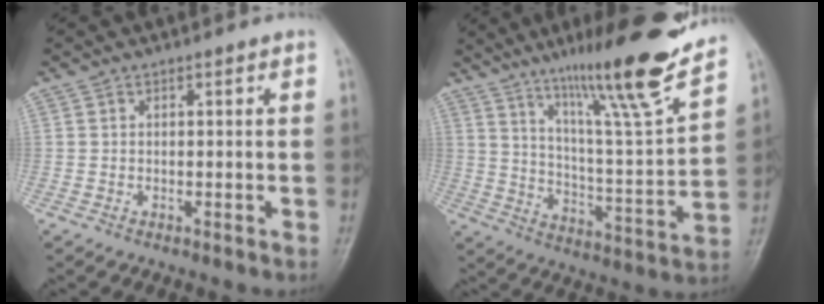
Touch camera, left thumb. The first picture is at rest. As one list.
[{"total": 20.0, "force": [14.6, 1.1, 13.6], "torque": [-0.187, -0.081, 0.238]}]